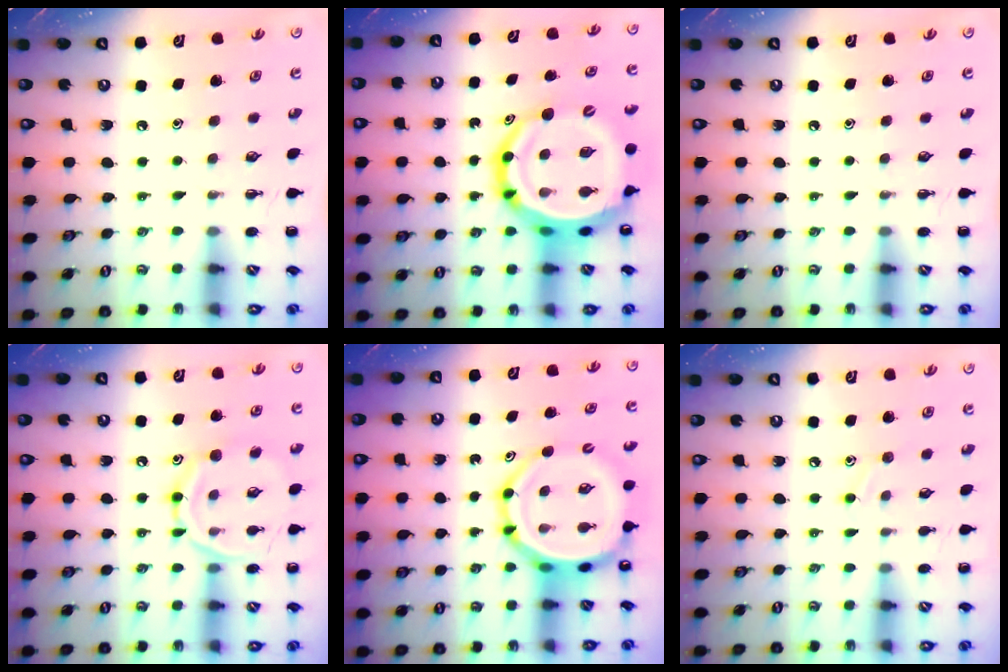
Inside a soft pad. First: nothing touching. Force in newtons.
{"total": 19.9, "press": 19.2, "slide": 5.2}
{"total": 0.0}
{"total": 13.1, "press": 13.1, "slide": 0.8}
{"total": 12.2, "press": 11.6, "slide": 3.7}
{"total": 5.7, "press": 5.4, "slide": 1.9}